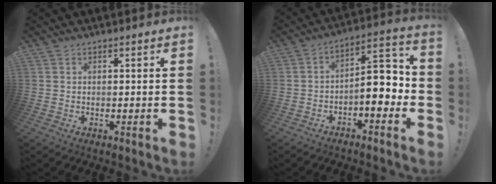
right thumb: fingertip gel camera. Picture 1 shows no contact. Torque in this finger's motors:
{"motor_torque": [1.34, 1.79, 0.80, -0.96, 0.01]}